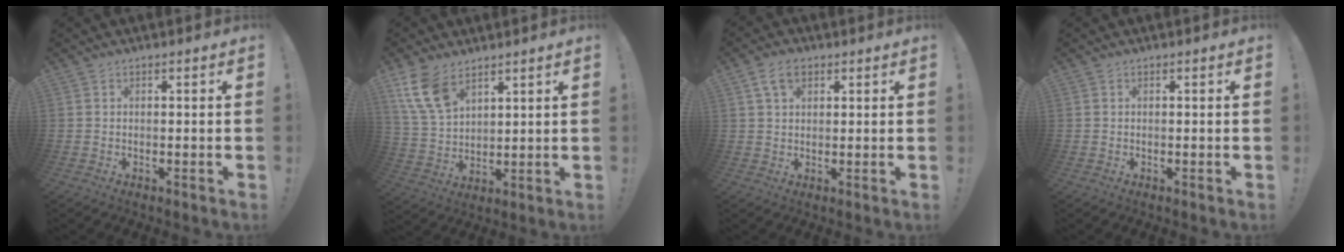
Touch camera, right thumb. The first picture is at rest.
{"total": 11.3, "force": [6.9, 6.3, 6.4], "torque": [-0.132, -0.027, 0.138]}
{"total": 6.0, "force": [2.9, 3.7, 3.7], "torque": [-0.063, -0.002, 0.056]}
{"total": 0.0}